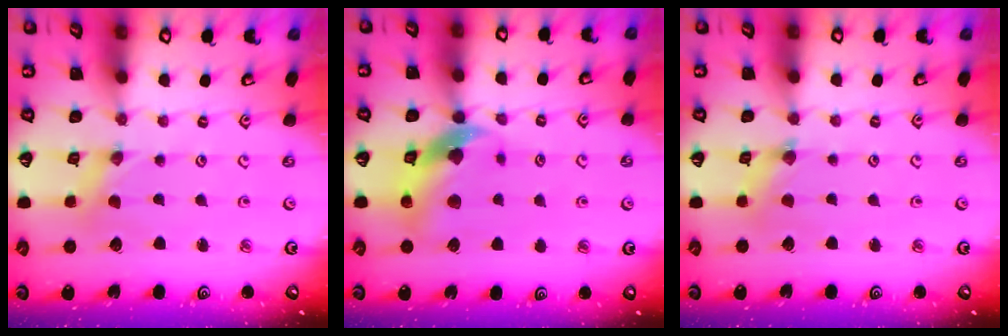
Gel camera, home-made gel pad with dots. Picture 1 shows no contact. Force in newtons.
{"total": 11.4, "press": 11.3, "slide": 1.6}
{"total": 1.7, "press": 1.7, "slide": 0.3}